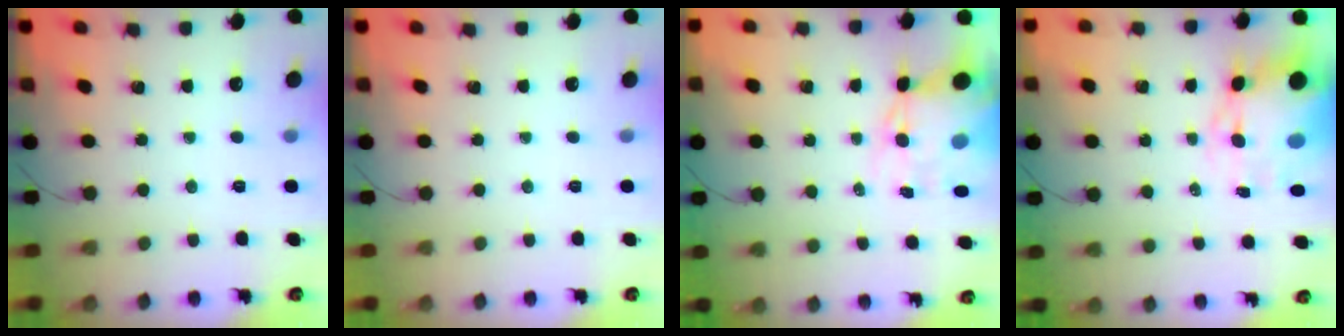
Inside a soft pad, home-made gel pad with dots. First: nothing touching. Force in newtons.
{"total": 0.0}
{"total": 12.4, "press": 12.0, "slide": 3.0}
{"total": 9.1, "press": 8.6, "slide": 2.8}